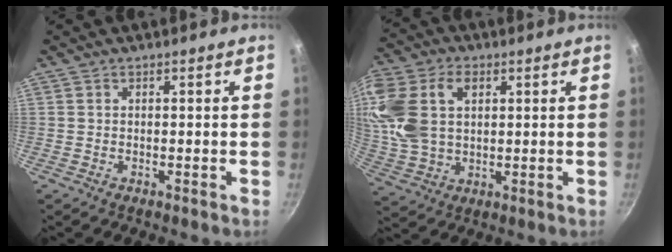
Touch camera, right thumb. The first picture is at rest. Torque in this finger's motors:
{"motor_torque": [0.95, 3.48, 1.23, -0.33, 0.19]}